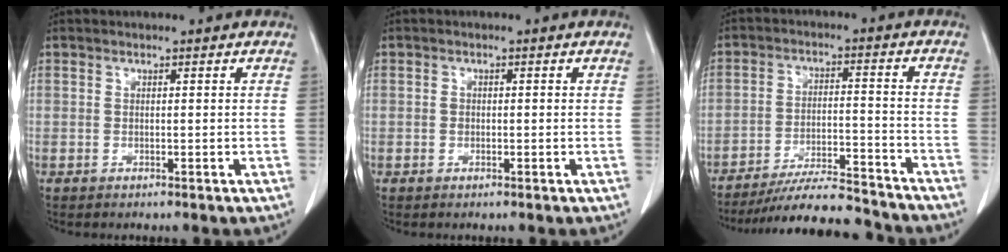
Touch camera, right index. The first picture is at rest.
{"total": 0.7, "force": [0.0, 0.6, 0.3], "torque": [0.000, 0.005, 0.001]}
{"total": 14.2, "force": [-13.4, 0.9, 4.6], "torque": [-0.071, 0.000, -0.207]}